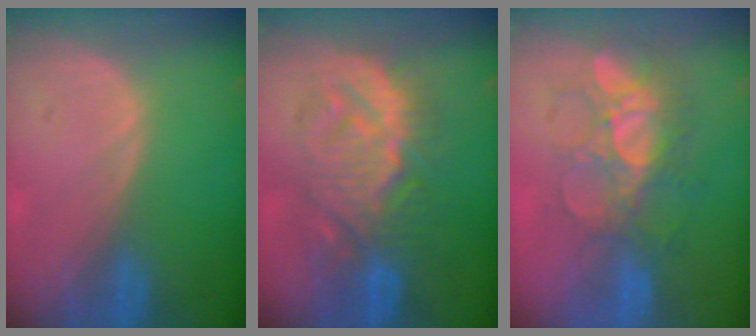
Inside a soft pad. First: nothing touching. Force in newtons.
{"total": 9.6, "press": 9.6, "slide": 0.4}
{"total": 8.7, "press": 7.8, "slide": 3.7}